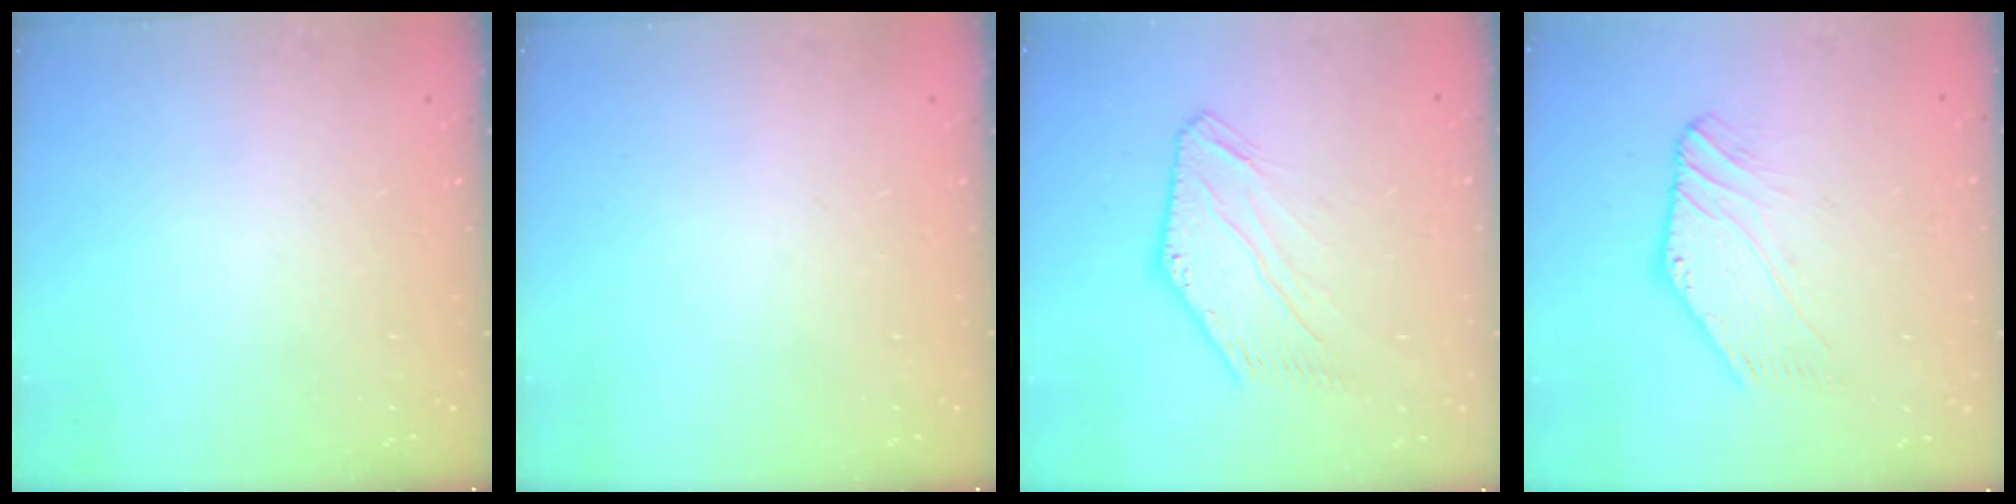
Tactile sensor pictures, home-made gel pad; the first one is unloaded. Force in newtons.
{"total": 0.0}
{"total": 8.0, "press": 8.0, "slide": 1.0}
{"total": 3.3, "press": 3.3, "slide": 0.6}